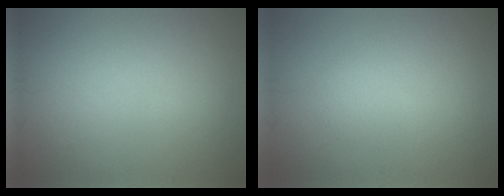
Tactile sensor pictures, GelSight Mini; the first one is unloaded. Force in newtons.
{"total": 1.1, "press": 1.1, "slide": 0.1}